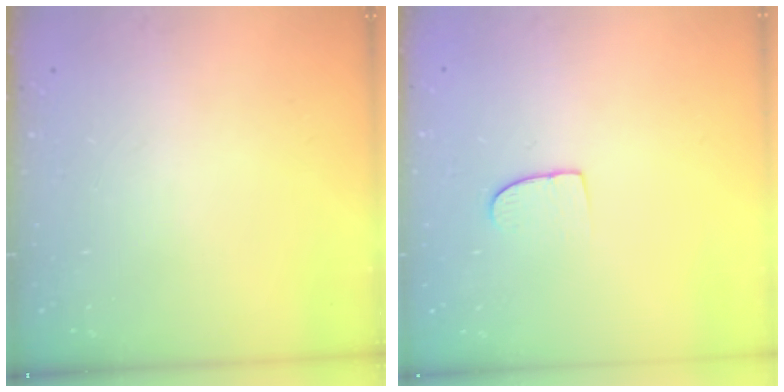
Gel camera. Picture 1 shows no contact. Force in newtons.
{"total": 7.3, "press": 7.2, "slide": 0.5}